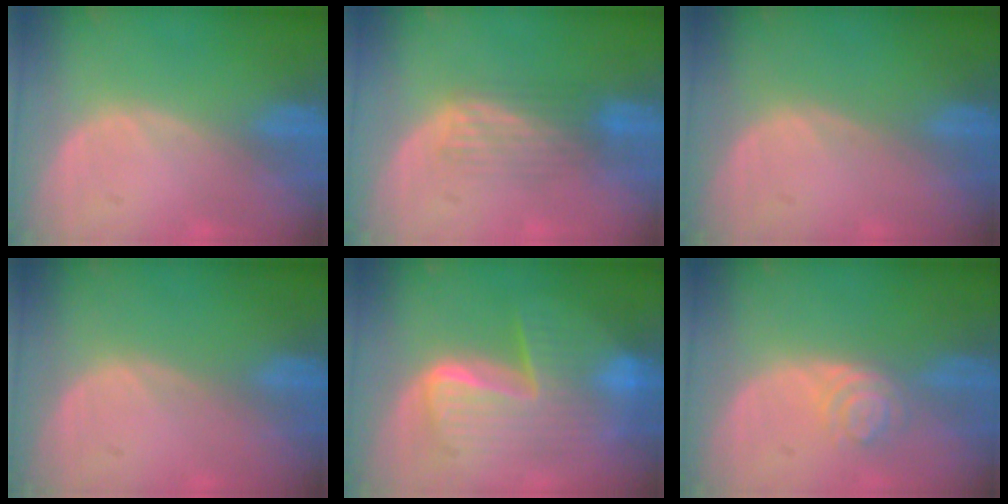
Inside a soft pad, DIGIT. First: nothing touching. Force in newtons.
{"total": 4.1, "press": 4.1, "slide": 0.1}
{"total": 0.0}
{"total": 0.0}
{"total": 9.9, "press": 9.9, "slide": 0.9}
{"total": 4.3, "press": 3.7, "slide": 2.2}